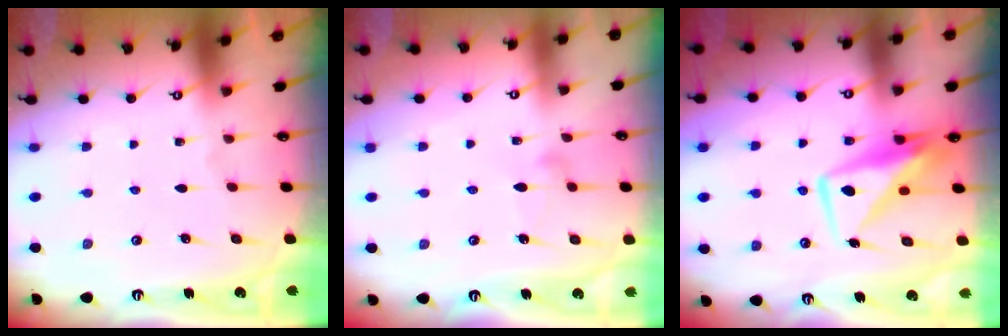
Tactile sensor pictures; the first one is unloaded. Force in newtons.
{"total": 6.8, "press": 6.8, "slide": 0.3}
{"total": 8.8, "press": 8.7, "slide": 0.9}